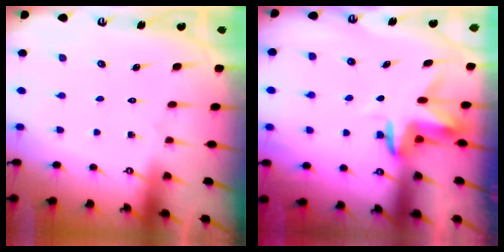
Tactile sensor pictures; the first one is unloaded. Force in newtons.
{"total": 3.6, "press": 3.6, "slide": 0.2}